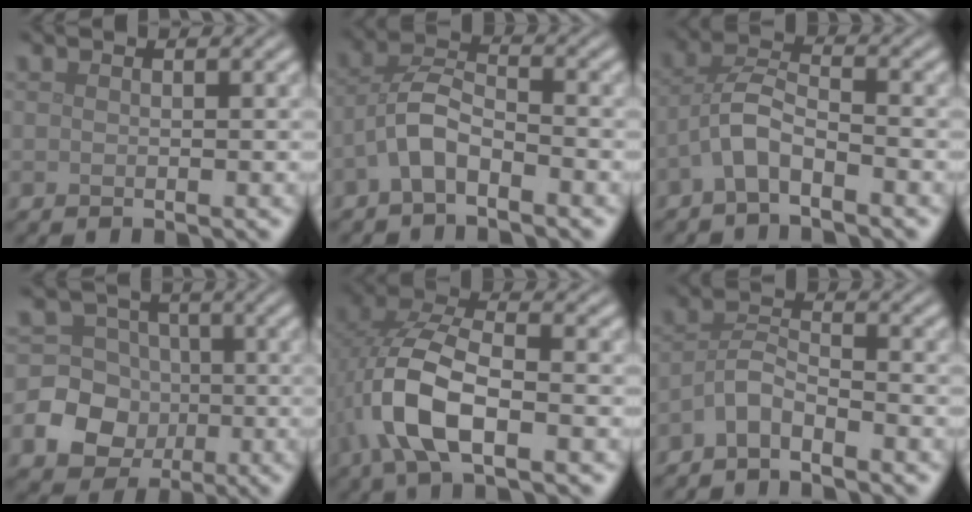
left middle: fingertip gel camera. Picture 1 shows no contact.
{"total": 3.5, "force": [-1.9, 1.5, 2.6], "torque": [-0.050, 0.012, -0.045]}
{"total": 3.4, "force": [-1.9, 1.2, 2.5], "torque": [-0.051, 0.012, -0.046]}
{"total": 10.2, "force": [-2.3, 9.6, 2.6], "torque": [-0.072, 0.003, -0.060]}
{"total": 7.9, "force": [-2.2, 3.6, 6.6], "torque": [-0.154, 0.005, -0.047]}
{"total": 2.6, "force": [-2.0, 0.8, 1.4], "torque": [-0.029, 0.008, -0.046]}